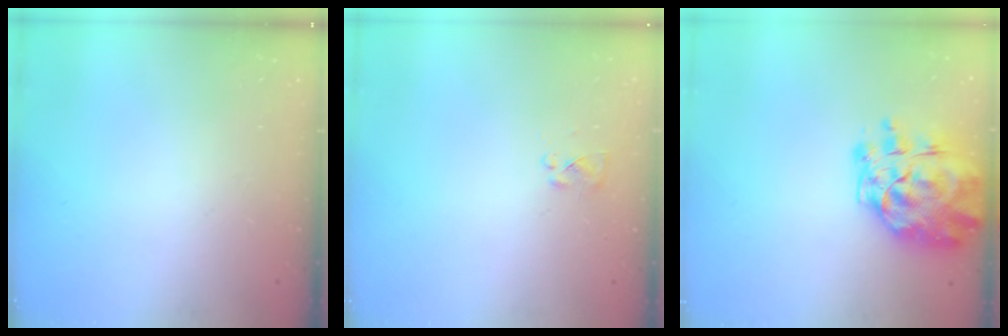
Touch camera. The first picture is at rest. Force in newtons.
{"total": 2.5, "press": 2.4, "slide": 0.8}
{"total": 15.2, "press": 14.2, "slide": 5.3}